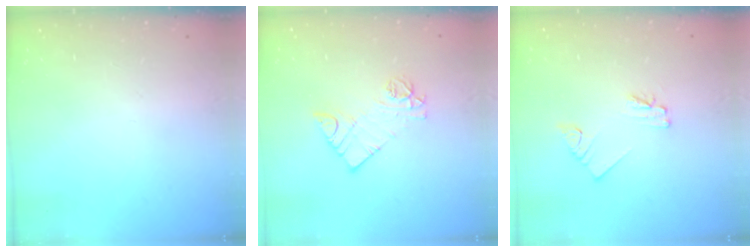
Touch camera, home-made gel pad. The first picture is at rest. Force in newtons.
{"total": 9.4, "press": 9.4, "slide": 0.7}
{"total": 2.3, "press": 2.3, "slide": 0.1}